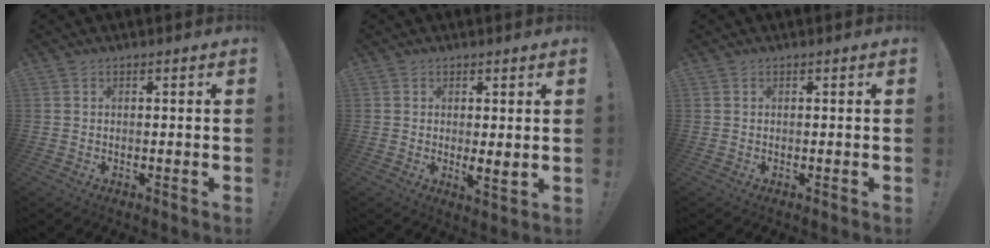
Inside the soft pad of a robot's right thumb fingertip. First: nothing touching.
{"total": 3.1, "force": [1.5, 0.7, 2.7], "torque": [-0.031, -0.021, 0.025]}
{"total": 0.0}